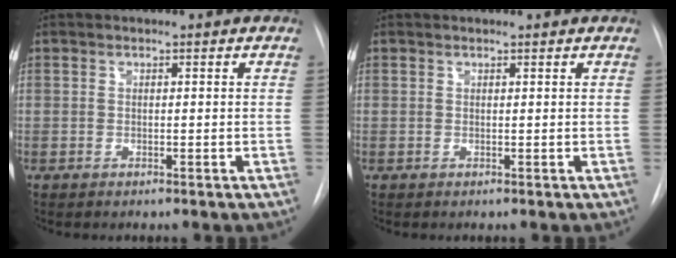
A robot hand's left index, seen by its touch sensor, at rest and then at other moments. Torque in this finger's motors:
{"motor_torque": [0.11, -0.09, -0.10, -0.01]}